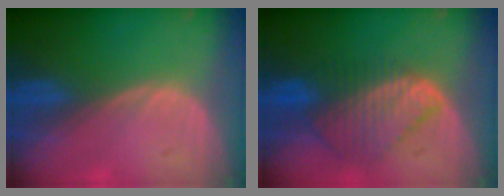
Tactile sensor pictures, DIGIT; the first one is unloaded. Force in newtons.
{"total": 8.6, "press": 7.5, "slide": 4.1}